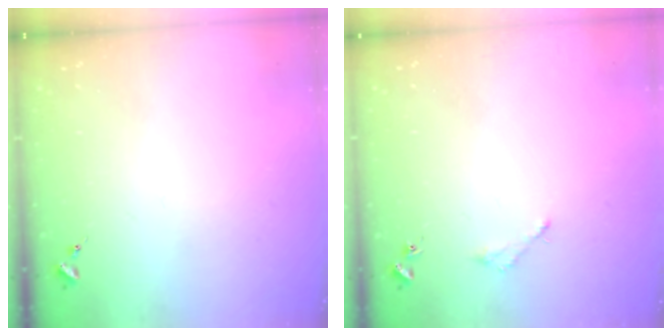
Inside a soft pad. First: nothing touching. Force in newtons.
{"total": 2.0, "press": 2.0, "slide": 0.2}